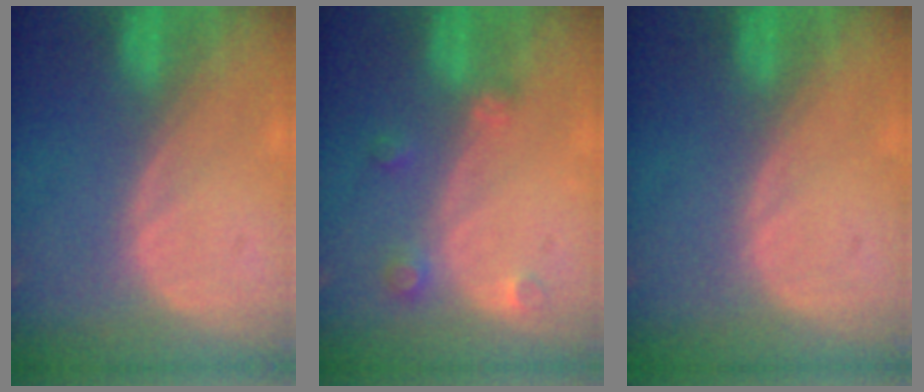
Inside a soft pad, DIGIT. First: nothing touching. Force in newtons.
{"total": 2.6, "press": 2.6, "slide": 0.3}
{"total": 0.0}